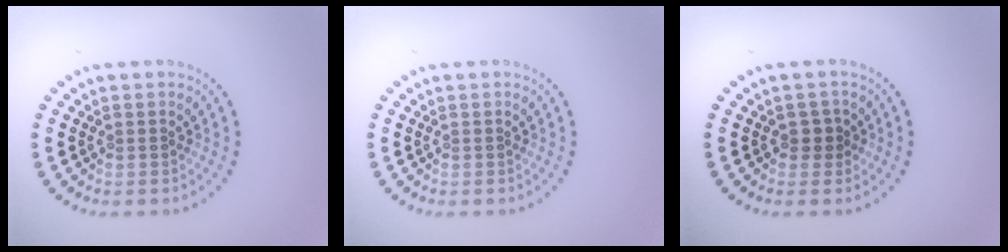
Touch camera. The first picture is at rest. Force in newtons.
{"total": 0.0}
{"total": 1.2, "press": 1.1, "slide": 0.4}